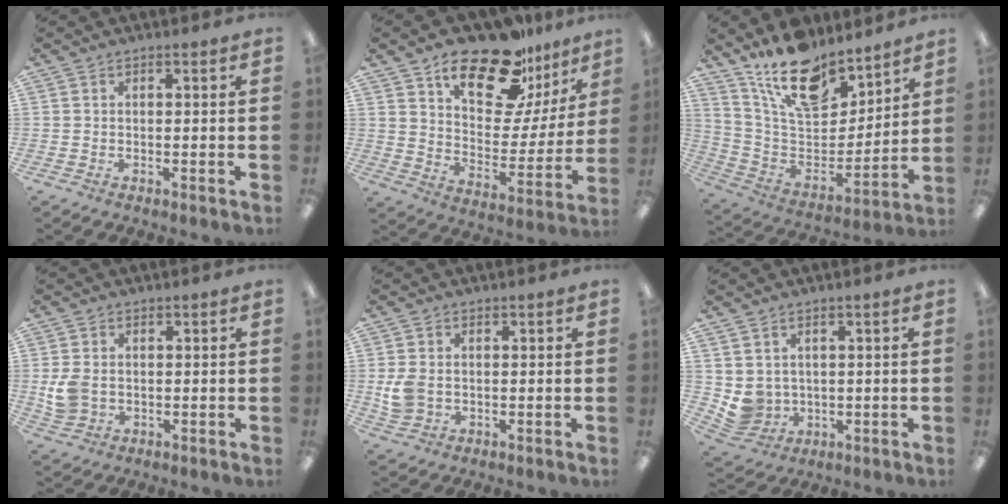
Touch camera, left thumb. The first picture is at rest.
{"total": 21.5, "force": [15.7, 9.1, 11.4], "torque": [-0.174, -0.102, 0.267]}
{"total": 18.2, "force": [13.9, 8.3, 8.4], "torque": [-0.158, -0.088, 0.249]}
{"total": 5.6, "force": [0.2, 4.4, 3.4], "torque": [-0.075, 0.006, 0.007]}
{"total": 5.3, "force": [0.1, 4.3, 3.1], "torque": [-0.070, 0.007, 0.005]}
{"total": 5.7, "force": [1.9, 5.2, 1.3], "torque": [-0.054, -0.008, 0.044]}